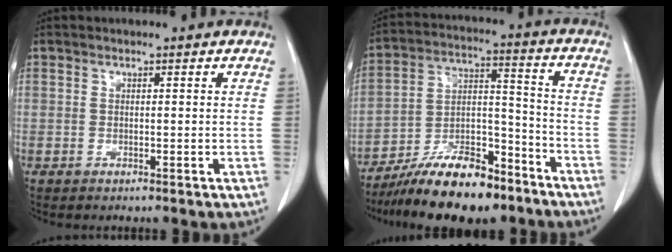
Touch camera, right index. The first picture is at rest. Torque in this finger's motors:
{"motor_torque": [0.29, -0.59, 0.28, 0.03]}